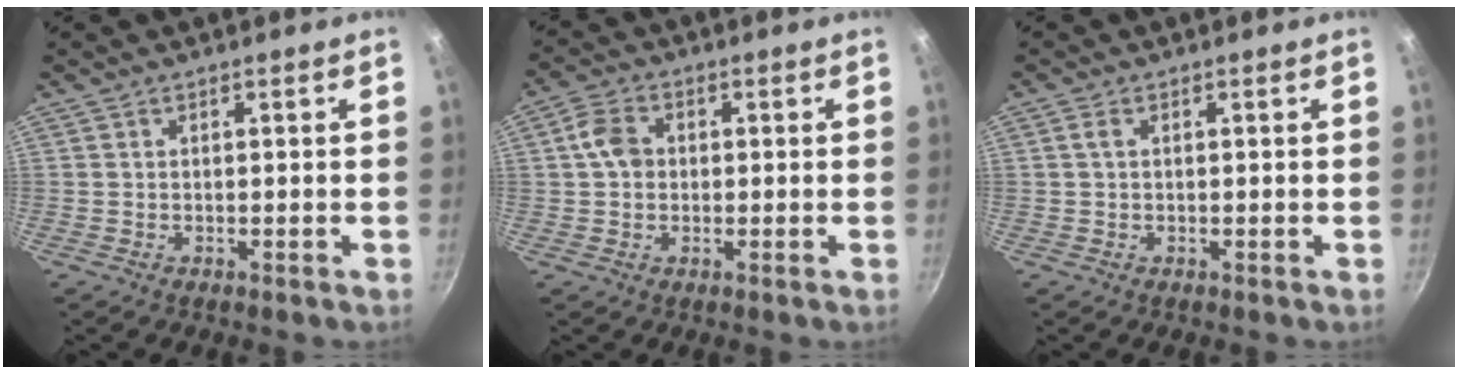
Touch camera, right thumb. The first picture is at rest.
{"total": 5.3, "force": [0.4, 4.1, 3.3], "torque": [-0.050, 0.012, -0.002]}
{"total": 1.1, "force": [0.2, 0.7, 0.9], "torque": [-0.017, 0.004, 0.004]}